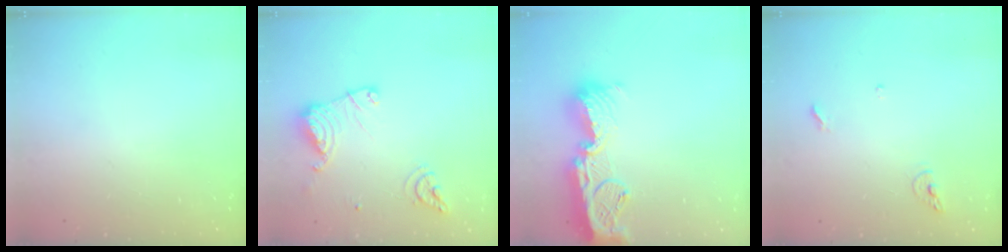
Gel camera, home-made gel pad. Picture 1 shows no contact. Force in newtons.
{"total": 13.6, "press": 13.5, "slide": 1.5}
{"total": 16.6, "press": 16.6, "slide": 1.4}
{"total": 6.8, "press": 6.6, "slide": 1.2}